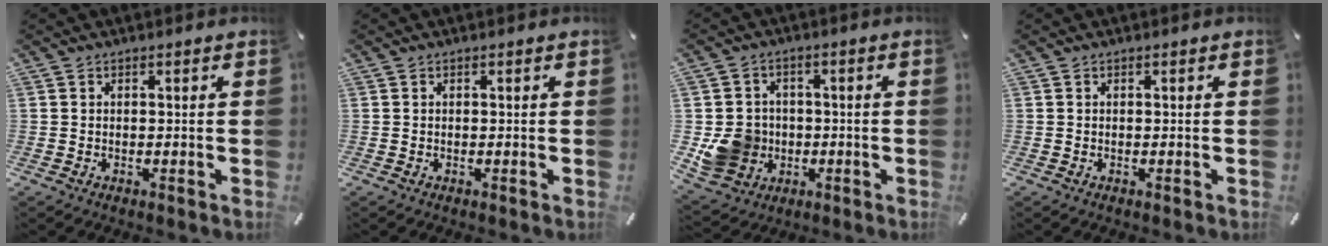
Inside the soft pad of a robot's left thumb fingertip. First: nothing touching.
{"total": 0.0}
{"total": 10.0, "force": [-1.3, 9.3, 3.2], "torque": [-0.082, 0.008, -0.021]}
{"total": 0.0}